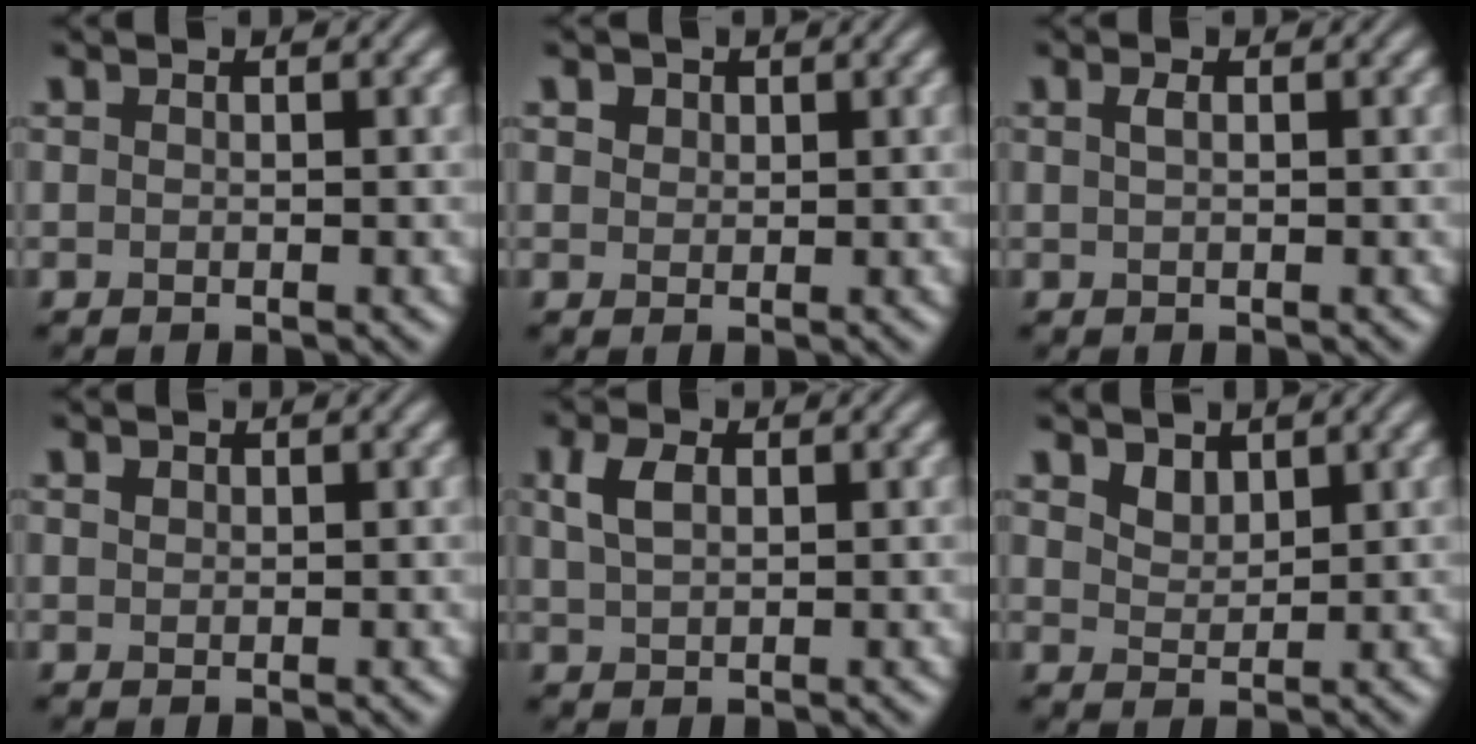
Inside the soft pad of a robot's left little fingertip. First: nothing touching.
{"total": 2.2, "force": [1.4, 1.5, 0.9], "torque": [-0.023, 0.006, 0.019]}
{"total": 0.8, "force": [0.3, 0.3, 0.7], "torque": [-0.016, 0.004, 0.006]}
{"total": 0.6, "force": [0.4, 0.4, 0.2], "torque": [-0.004, -0.001, 0.008]}
{"total": 2.6, "force": [1.0, 1.5, 1.8], "torque": [-0.044, 0.006, 0.021]}
{"total": 1.7, "force": [1.3, 0.9, 0.6], "torque": [-0.015, -0.005, 0.025]}